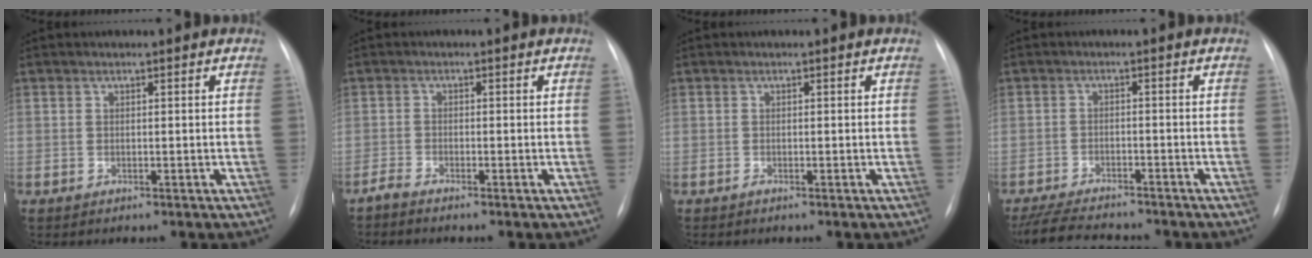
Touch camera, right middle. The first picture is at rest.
{"total": 1.2, "force": [-1.2, -0.2, 0.3], "torque": [-0.008, -0.003, -0.025]}
{"total": 0.0}
{"total": 10.5, "force": [-9.4, 1.9, 4.2], "torque": [-0.073, -0.010, -0.143]}